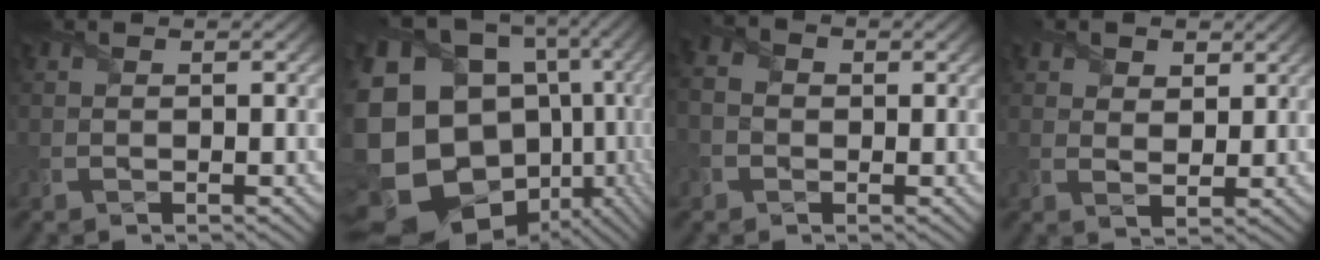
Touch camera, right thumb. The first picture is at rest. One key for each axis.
{"total": 22.2, "fx": -1.9, "fy": 18.6, "fz": 12.1, "tx": -0.286, "ty": -0.072, "tz": -0.009}
{"total": 2.9, "fx": -0.5, "fy": 2.4, "fz": 1.4, "tx": -0.042, "ty": 0.003, "tz": -0.013}
{"total": 3.3, "fx": 2.2, "fy": 2.0, "fz": 1.5, "tx": -0.034, "ty": -0.008, "tz": 0.033}